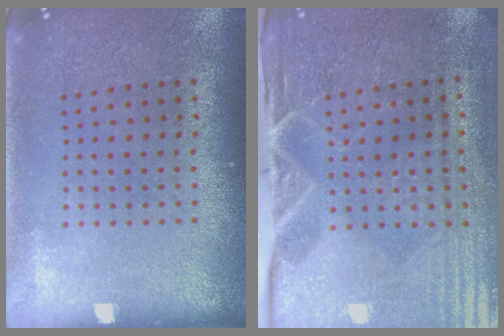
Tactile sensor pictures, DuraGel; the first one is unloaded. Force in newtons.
{"total": 4.8, "press": 4.1, "slide": 2.5}